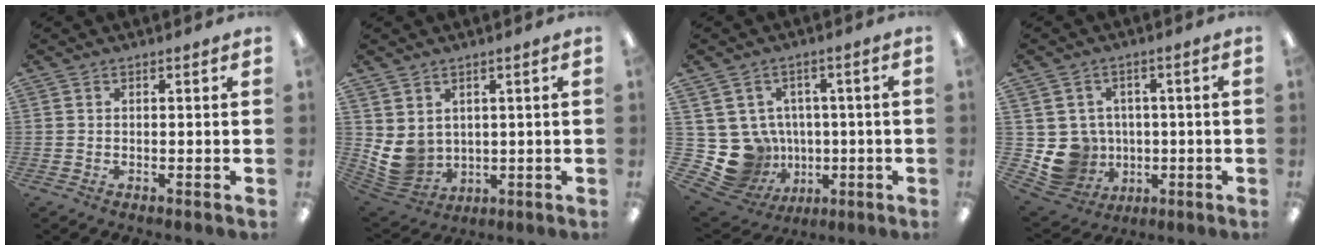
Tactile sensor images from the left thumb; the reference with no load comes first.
{"total": 7.7, "force": [2.4, 6.7, 3.0], "torque": [-0.089, -0.021, 0.054]}
{"total": 11.8, "force": [-1.4, 11.2, 3.4], "torque": [-0.110, -0.002, -0.005]}
{"total": 9.2, "force": [-1.1, 9.0, 1.8], "torque": [-0.063, 0.004, -0.007]}